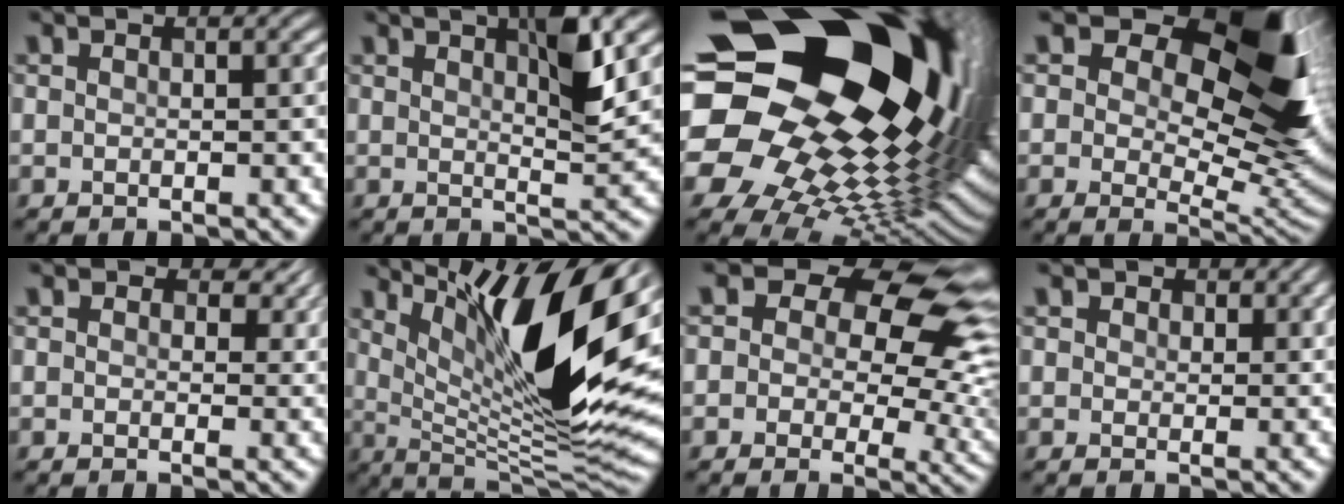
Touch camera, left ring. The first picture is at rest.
{"total": 4.4, "force": [2.3, 0.4, 3.7], "torque": [-0.056, 0.001, 0.034]}
{"total": 21.6, "force": [5.6, 15.0, 14.5], "torque": [-0.250, -0.015, 0.095]}
{"total": 12.7, "force": [5.5, 6.9, 9.2], "torque": [-0.116, -0.008, 0.087]}
{"total": 1.7, "force": [1.3, 1.1, 0.5], "torque": [-0.005, -0.001, 0.006]}
{"total": 13.4, "force": [6.0, 3.2, 11.5], "torque": [-0.187, -0.006, 0.109]}
{"total": 13.4, "force": [6.1, 8.4, 8.5], "torque": [-0.101, 0.037, 0.080]}
{"total": 1.2, "force": [1.0, 0.4, -0.5], "torque": [0.010, -0.003, 0.007]}